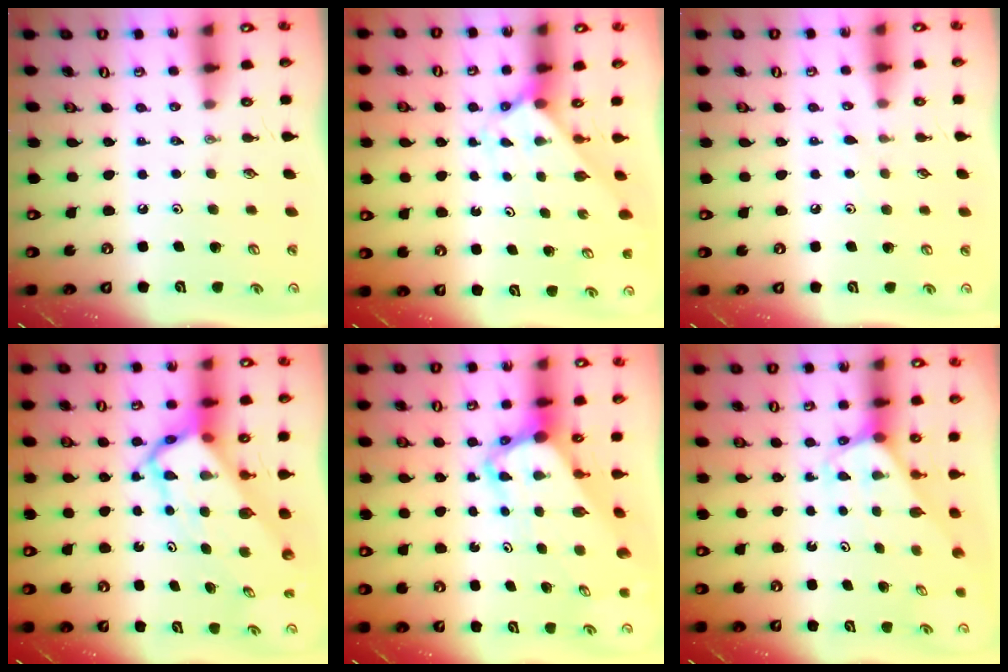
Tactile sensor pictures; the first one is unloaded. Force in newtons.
{"total": 2.3, "press": 2.3, "slide": 0.3}
{"total": 4.2, "press": 4.2, "slide": 0.5}
{"total": 9.7, "press": 9.7, "slide": 0.9}
{"total": 5.0, "press": 4.9, "slide": 0.4}
{"total": 2.4, "press": 2.4, "slide": 0.2}